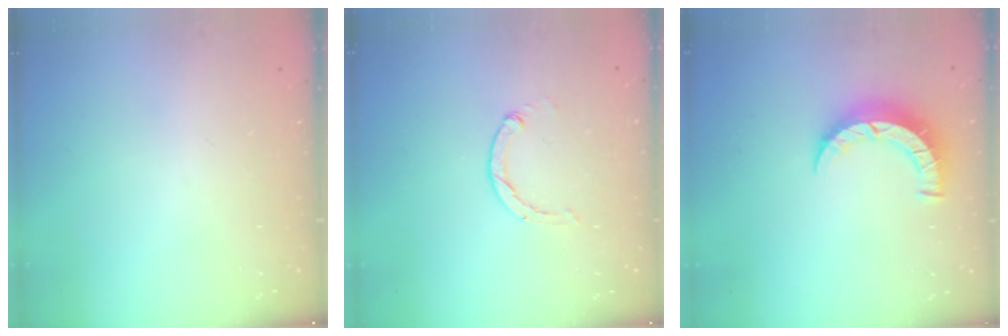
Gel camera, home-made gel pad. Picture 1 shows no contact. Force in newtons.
{"total": 0.8, "press": 0.8, "slide": 0.2}
{"total": 7.1, "press": 7.0, "slide": 0.8}